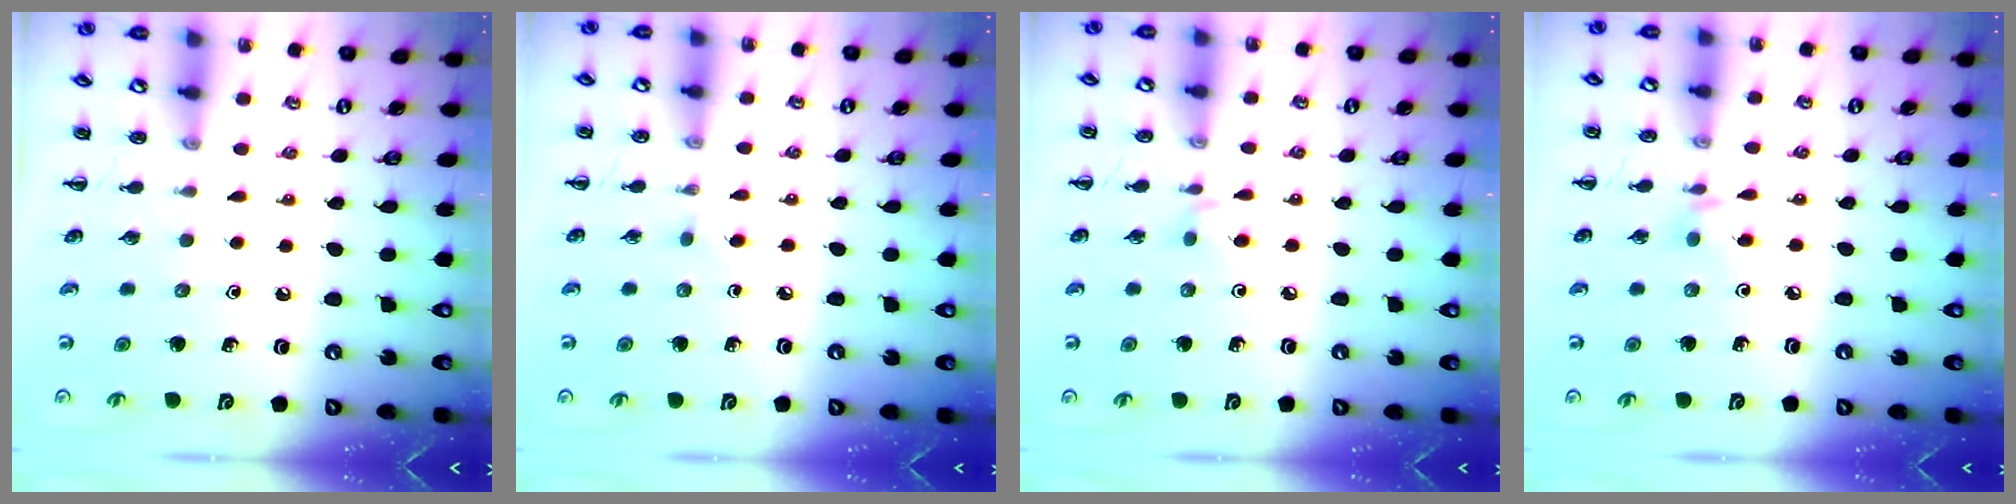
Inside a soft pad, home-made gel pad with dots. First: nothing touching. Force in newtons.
{"total": 2.4, "press": 2.1, "slide": 1.0}
{"total": 3.0, "press": 2.7, "slide": 1.2}
{"total": 4.7, "press": 4.6, "slide": 1.2}